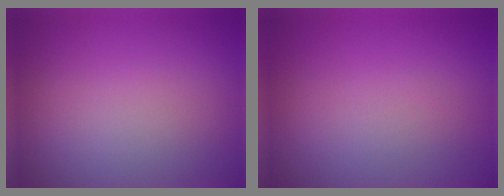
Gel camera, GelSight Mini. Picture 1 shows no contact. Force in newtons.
{"total": 0.0}